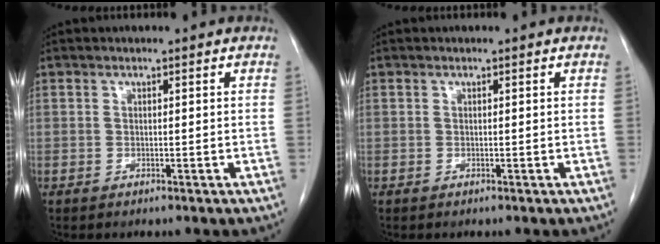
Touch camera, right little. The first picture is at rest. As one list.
[{"total": 0.0}]